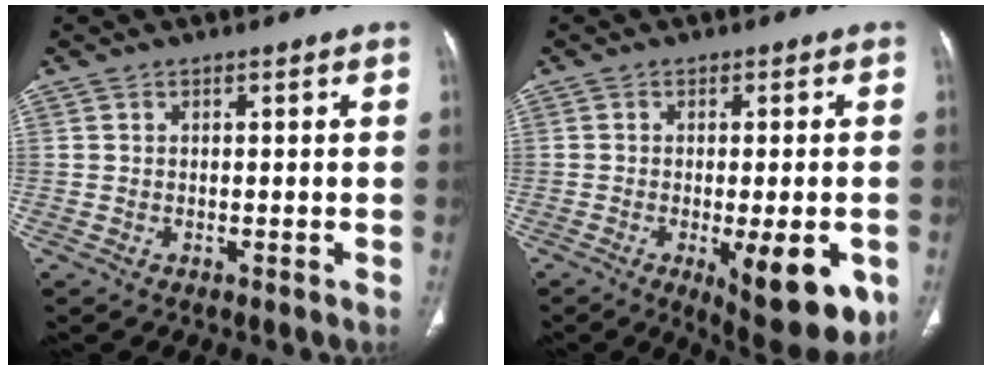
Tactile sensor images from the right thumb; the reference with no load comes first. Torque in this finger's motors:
{"motor_torque": [1.47, 1.23, -0.01, -0.08, 0.33]}